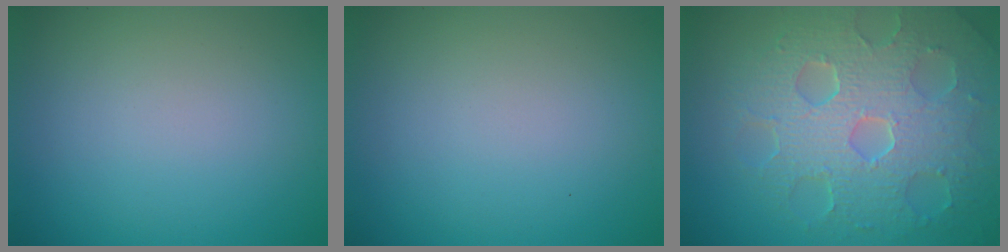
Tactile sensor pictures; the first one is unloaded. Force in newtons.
{"total": 0.0}
{"total": 8.8, "press": 6.2, "slide": 6.3}